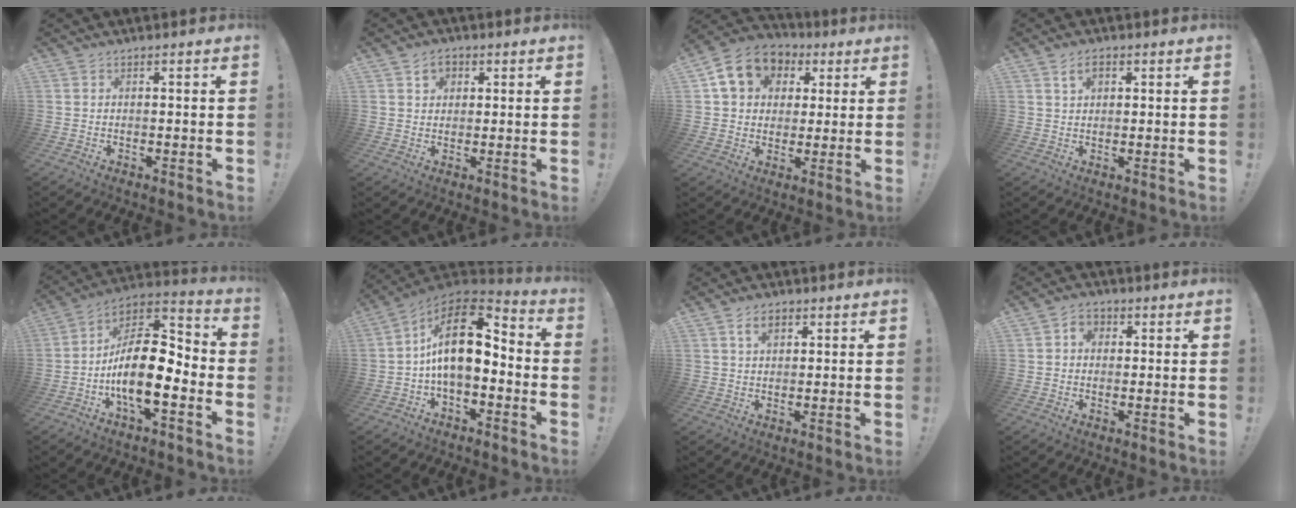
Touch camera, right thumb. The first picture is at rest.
{"total": 4.0, "force": [1.7, 3.2, 1.7], "torque": [-0.024, -0.001, 0.030]}
{"total": 13.6, "force": [5.1, 10.9, 6.4], "torque": [-0.088, -0.014, 0.100]}
{"total": 3.7, "force": [1.7, 2.3, 2.4], "torque": [-0.042, 0.003, 0.030]}
{"total": 17.3, "force": [-4.6, 7.6, 14.8], "torque": [-0.276, 0.016, -0.073]}
{"total": 17.0, "force": [2.0, 9.0, 14.2], "torque": [-0.250, 0.003, 0.037]}
{"total": 4.4, "force": [2.0, 2.5, 3.0], "torque": [-0.046, 0.001, 0.035]}
{"total": 4.1, "force": [0.8, 3.4, 2.1], "torque": [-0.029, 0.005, 0.013]}